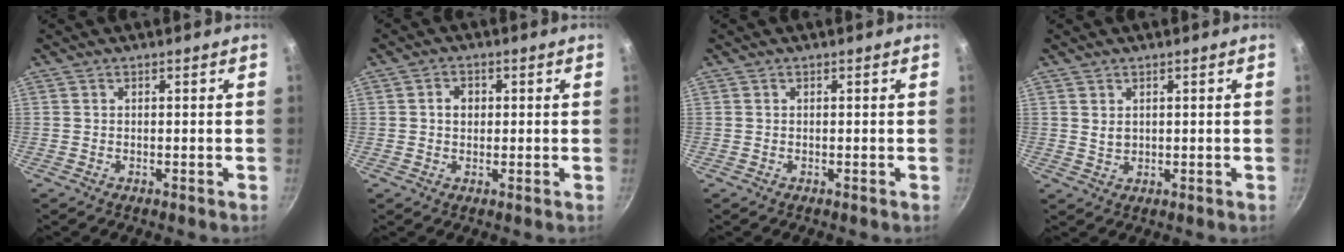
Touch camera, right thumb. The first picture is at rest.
{"total": 2.9, "force": [0.3, 2.4, 1.7], "torque": [-0.012, 0.005, 0.004]}
{"total": 0.0}
{"total": 2.0, "force": [0.8, 1.4, 1.2], "torque": [-0.016, -0.004, 0.019]}